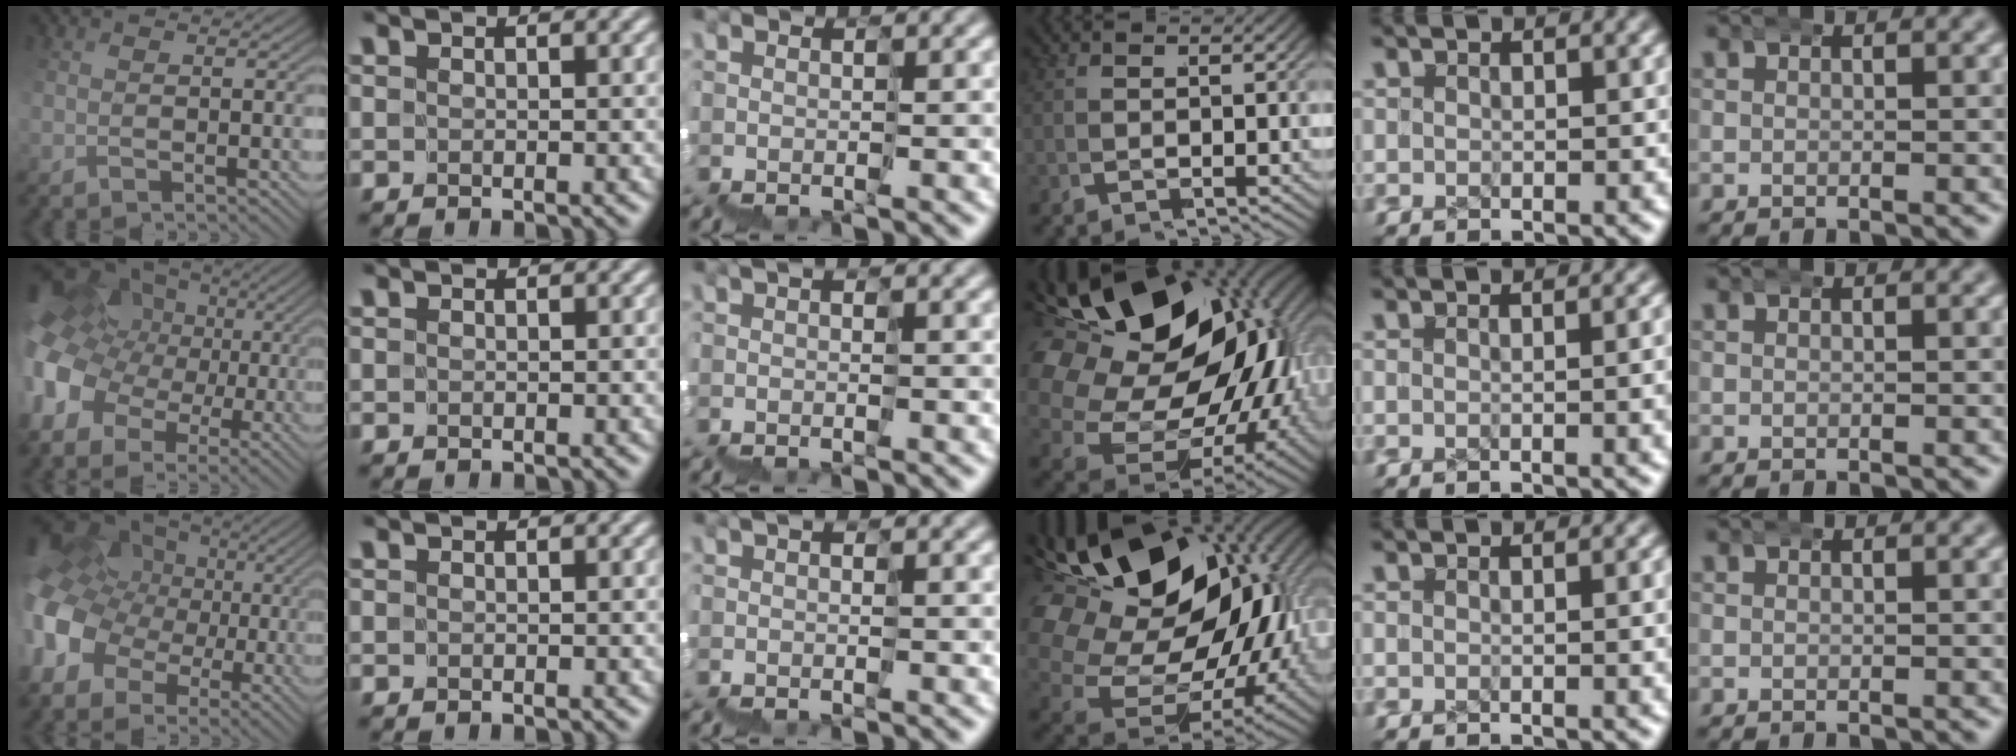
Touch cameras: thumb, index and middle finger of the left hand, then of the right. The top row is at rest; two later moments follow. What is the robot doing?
{"motion": "wrap", "object": "ethernet cable"}